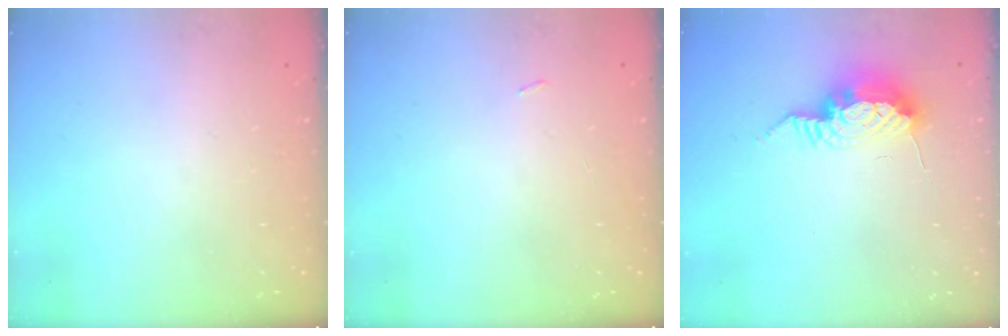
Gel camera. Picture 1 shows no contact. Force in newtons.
{"total": 2.8, "press": 2.4, "slide": 1.4}
{"total": 10.8, "press": 10.7, "slide": 1.5}